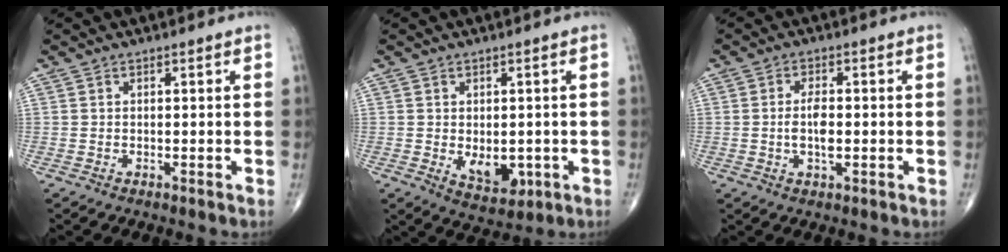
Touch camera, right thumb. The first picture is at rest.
{"total": 6.7, "force": [-1.2, 4.2, 5.0], "torque": [-0.051, -0.010, -0.003]}
{"total": 4.5, "force": [-0.3, 1.9, 4.0], "torque": [-0.076, -0.001, -0.007]}